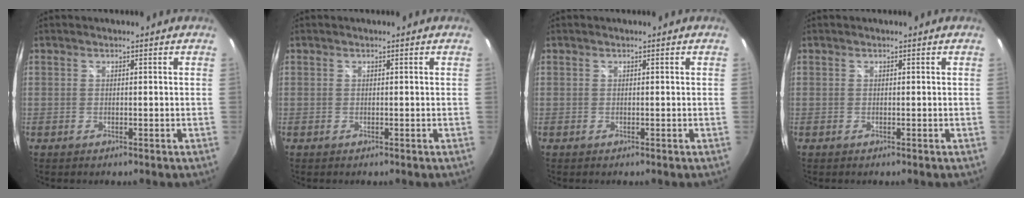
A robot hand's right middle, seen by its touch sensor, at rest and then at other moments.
{"total": 0.0}
{"total": 0.0}
{"total": 0.0}